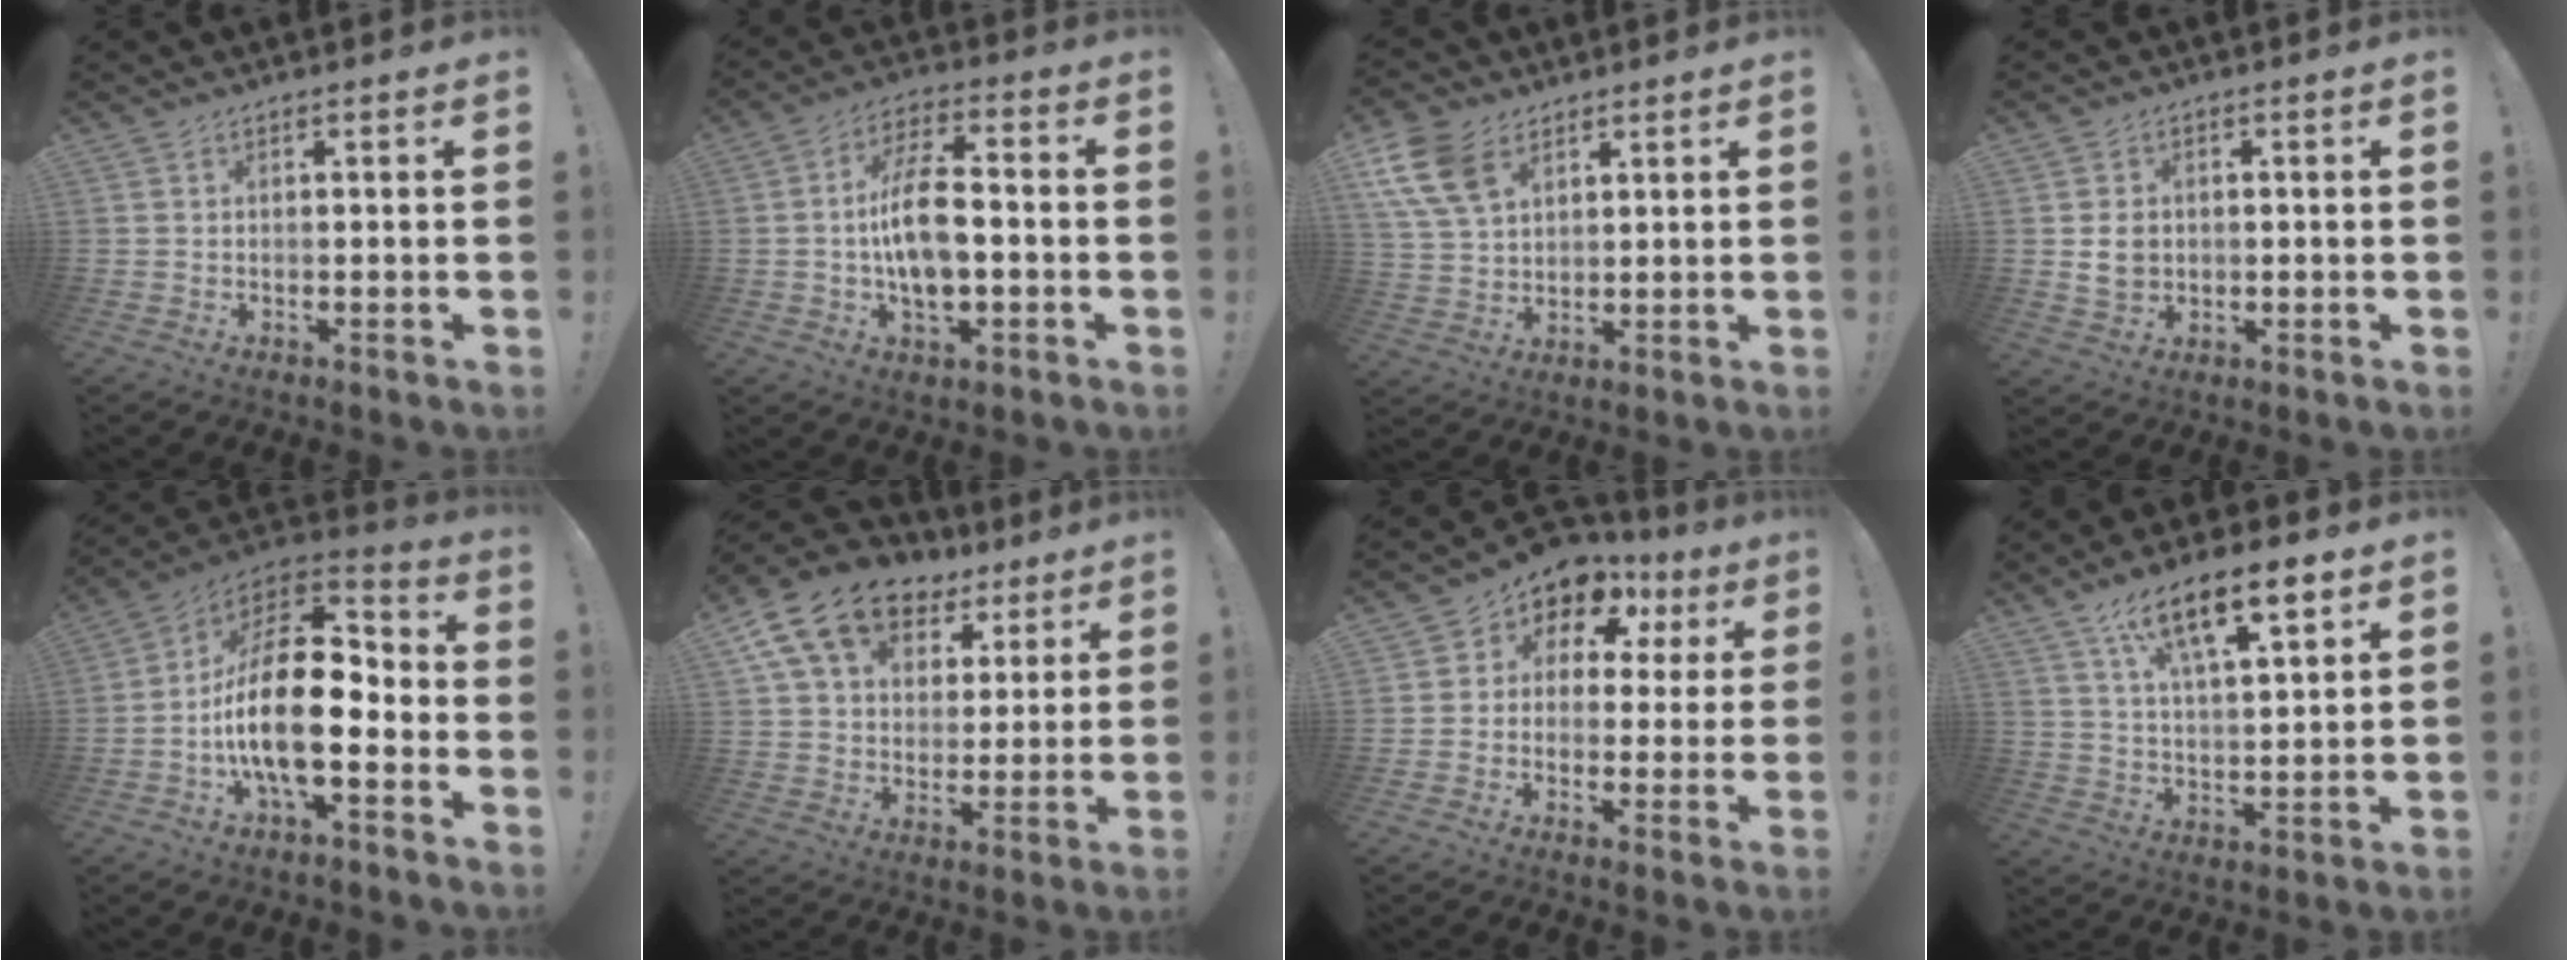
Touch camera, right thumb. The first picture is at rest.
{"total": 12.5, "force": [-1.3, 6.3, 10.7], "torque": [-0.195, 0.011, -0.022]}
{"total": 12.6, "force": [6.8, 8.0, 7.0], "torque": [-0.135, -0.022, 0.133]}
{"total": 5.3, "force": [0.4, 4.3, 3.0], "torque": [-0.054, 0.000, 0.006]}
{"total": 20.9, "force": [-3.1, 9.6, 18.4], "torque": [-0.343, 0.012, -0.052]}
{"total": 17.3, "force": [9.8, 11.0, 9.1], "torque": [-0.149, -0.048, 0.181]}
{"total": 7.7, "force": [3.3, 5.7, 3.9], "torque": [-0.055, -0.035, 0.059]}
{"total": 14.9, "force": [8.8, 5.0, 10.9], "torque": [-0.174, -0.036, 0.146]}